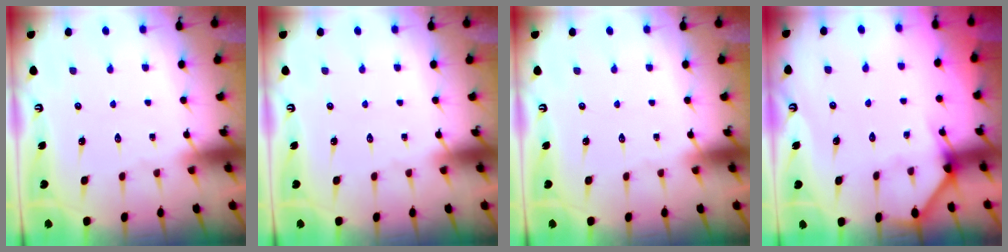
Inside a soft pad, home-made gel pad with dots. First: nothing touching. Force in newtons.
{"total": 0.0}
{"total": 0.0}
{"total": 3.4, "press": 3.4, "slide": 0.2}